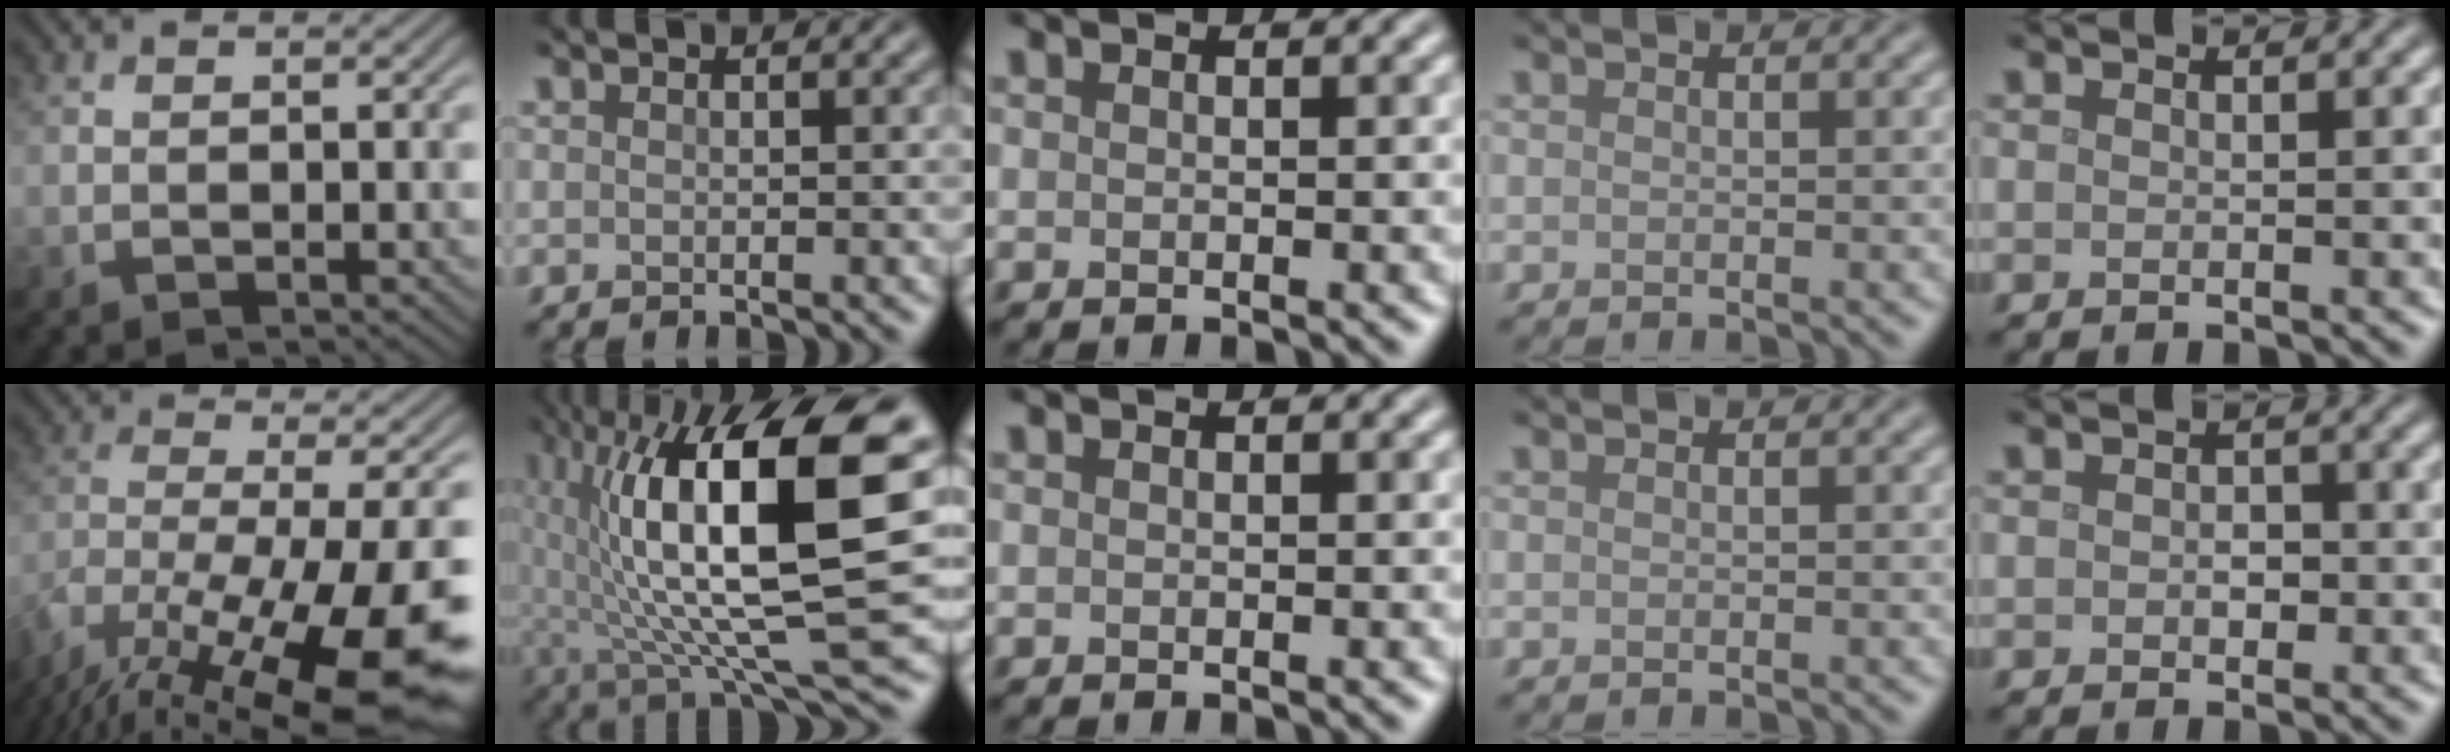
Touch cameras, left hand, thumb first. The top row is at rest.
{"thumb": {"total": 17.8, "force": [-11.4, 4.6, 12.9], "torque": [-0.238, -0.048, -0.172]}, "index": {"total": 16.3, "force": [2.9, 5.6, 15.1], "torque": [-0.267, -0.007, 0.048]}, "little": {"total": 1.4, "force": [-0.1, 1.0, 0.9], "torque": [-0.013, -0.003, -0.004]}}